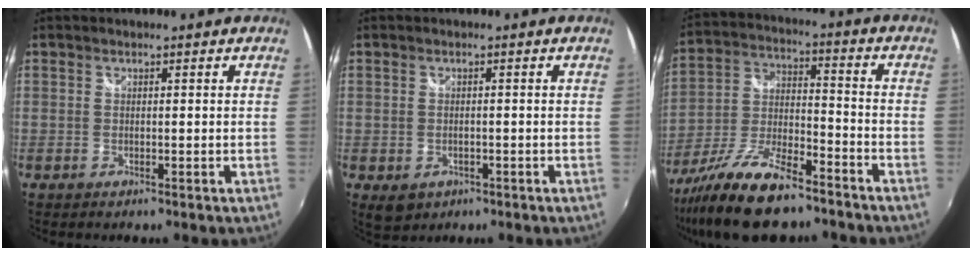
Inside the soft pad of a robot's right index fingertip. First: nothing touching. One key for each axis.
{"total": 4.1, "fx": -1.4, "fy": 3.2, "fz": 2.2, "tx": -0.045, "ty": -0.011, "tz": -0.015}
{"total": 16.7, "fx": -12.2, "fy": 5.2, "fz": 10.2, "tx": -0.212, "ty": -0.027, "tz": -0.219}